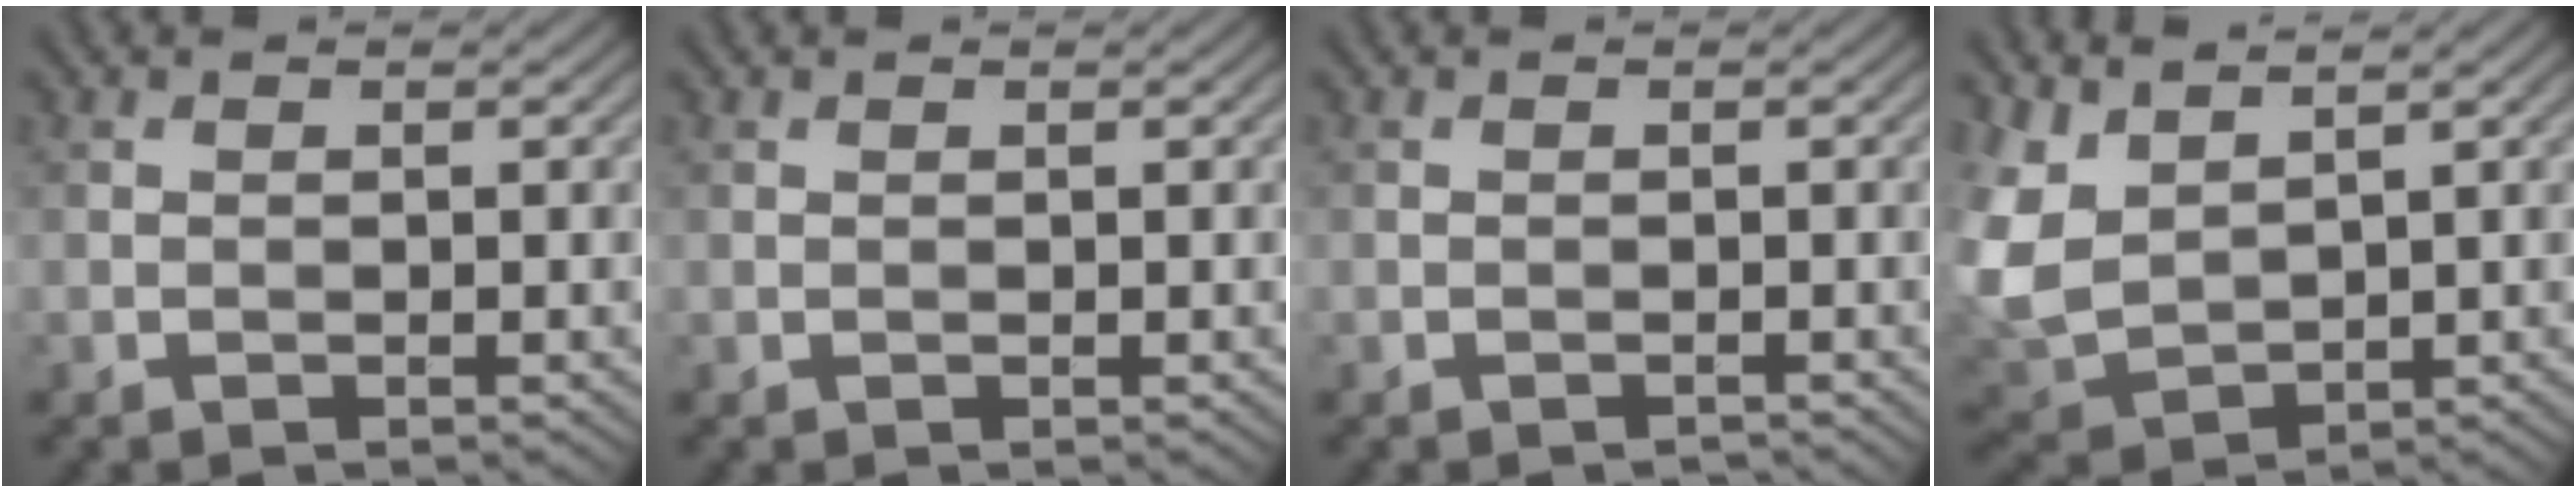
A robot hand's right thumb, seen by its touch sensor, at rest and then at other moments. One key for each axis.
{"total": 0.0}
{"total": 0.5, "fx": -0.5, "fy": 0.0, "fz": 0.0, "tx": 0.002, "ty": -0.001, "tz": -0.011}
{"total": 7.5, "fx": 4.0, "fy": 4.0, "fz": 4.9, "tx": -0.158, "ty": 0.005, "tz": 0.087}